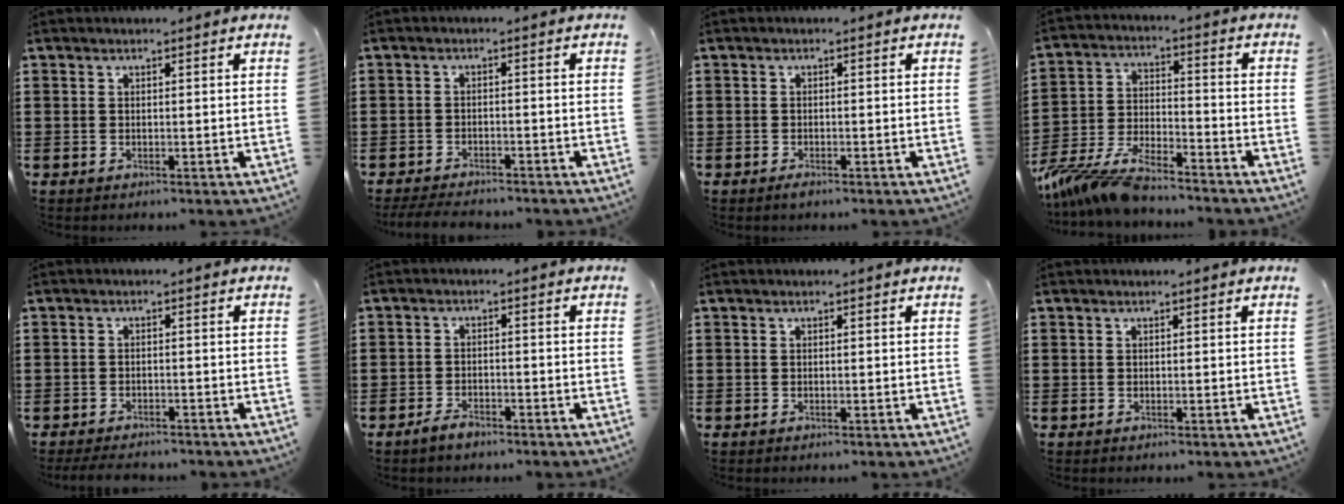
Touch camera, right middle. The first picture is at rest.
{"total": 3.1, "force": [-3.0, 0.5, 0.5], "torque": [-0.017, -0.002, -0.064]}
{"total": 0.7, "force": [-0.5, 0.3, 0.4], "torque": [-0.008, -0.005, -0.010]}
{"total": 8.7, "force": [-7.9, 1.5, 3.4], "torque": [-0.091, 0.000, -0.160]}
{"total": 2.6, "force": [-2.6, 0.4, 0.3], "torque": [-0.007, -0.002, -0.054]}
{"total": 2.5, "force": [-2.3, 1.0, 0.5], "torque": [-0.011, 0.004, -0.046]}
{"total": 0.0}
{"total": 0.0}